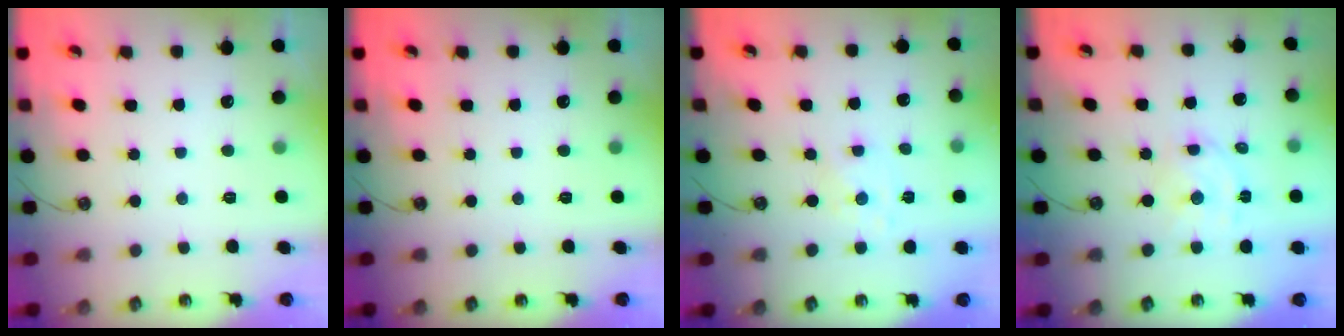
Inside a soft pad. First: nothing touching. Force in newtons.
{"total": 0.0}
{"total": 2.0, "press": 2.0, "slide": 0.3}
{"total": 6.4, "press": 6.3, "slide": 1.0}